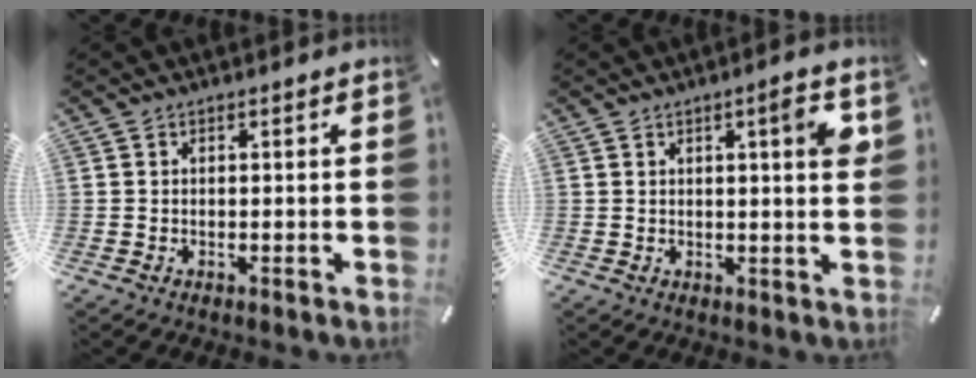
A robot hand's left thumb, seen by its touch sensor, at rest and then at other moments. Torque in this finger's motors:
{"motor_torque": [1.18, 1.31, 0.71, -0.51, 0.16]}